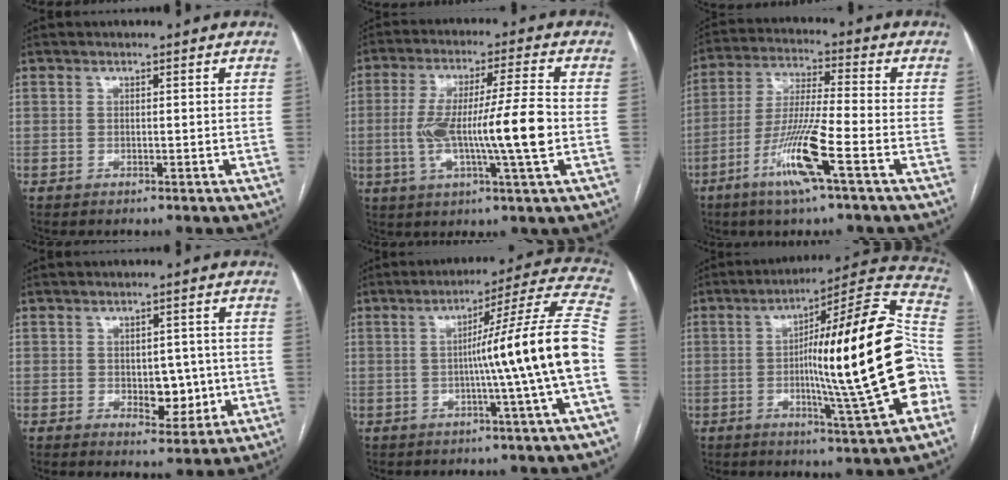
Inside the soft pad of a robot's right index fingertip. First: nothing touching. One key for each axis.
{"total": 13.4, "fx": -1.6, "fy": 0.1, "fz": 13.3, "tx": -0.248, "ty": 0.007, "tz": -0.029}
{"total": 11.7, "fx": -5.5, "fy": -0.2, "fz": 10.4, "tx": -0.209, "ty": -0.014, "tz": -0.107}
{"total": 5.7, "fx": -0.6, "fy": 3.3, "fz": 4.5, "tx": -0.053, "ty": 0.005, "tz": 0.003}
{"total": 15.7, "fx": -2.1, "fy": -2.6, "fz": 15.3, "tx": -0.202, "ty": 0.015, "tz": -0.038}
{"total": 24.5, "fx": -4.0, "fy": 0.5, "fz": 24.1, "tx": -0.302, "ty": 0.014, "tz": -0.066}